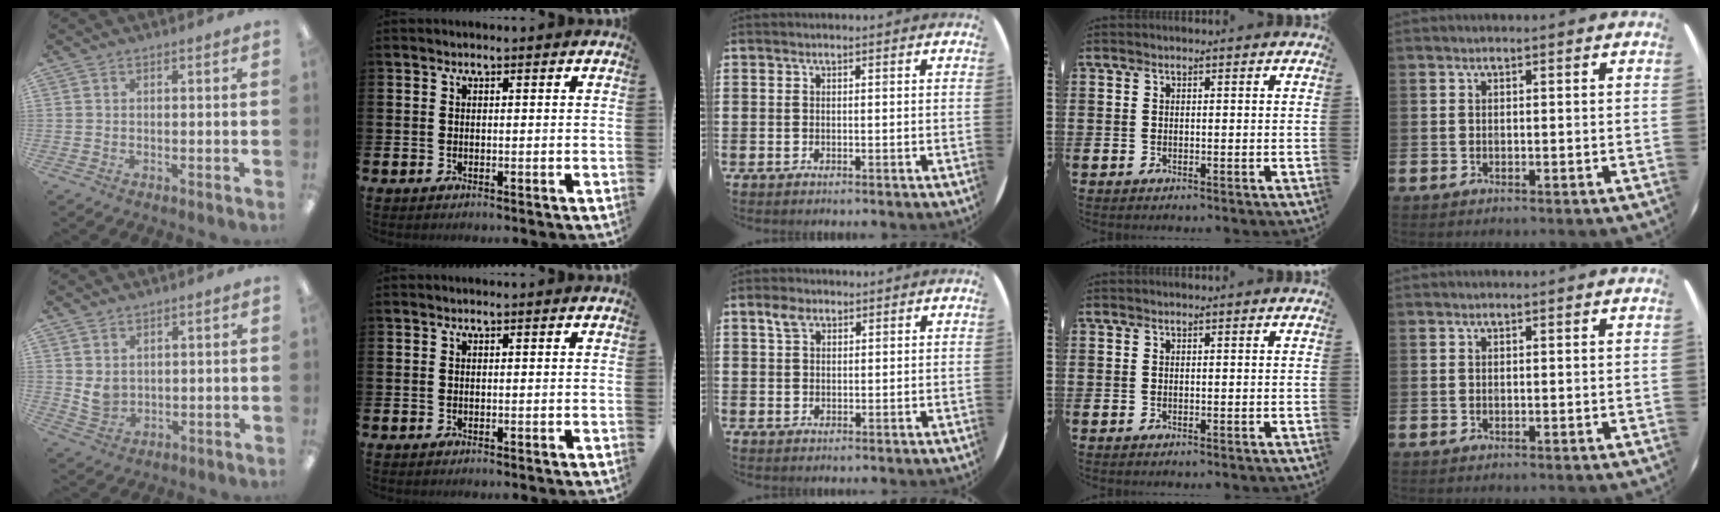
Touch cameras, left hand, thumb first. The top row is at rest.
{"thumb": {"total": 4.0, "force": [2.3, 3.0, 1.5], "torque": [-0.018, -0.011, 0.042]}, "middle": {"total": 2.5, "force": [1.6, 1.5, 1.1], "torque": [-0.017, 0.002, 0.028]}}